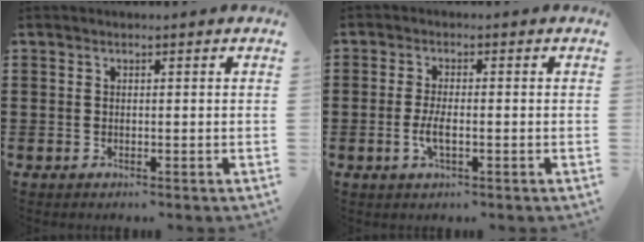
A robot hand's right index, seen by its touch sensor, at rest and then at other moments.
{"total": 3.2, "force": [-0.9, 0.7, 3.0], "torque": [-0.067, -0.008, -0.020]}